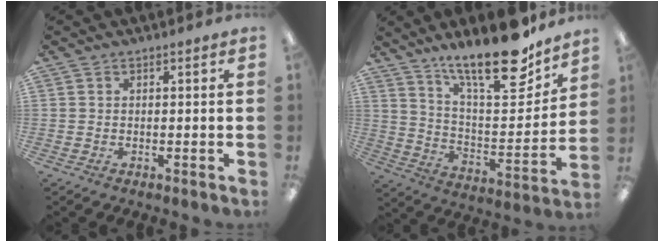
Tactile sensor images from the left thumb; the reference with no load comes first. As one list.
[{"total": 20.6, "force": [16.2, 4.9, 11.7], "torque": [-0.183, -0.119, 0.267]}]